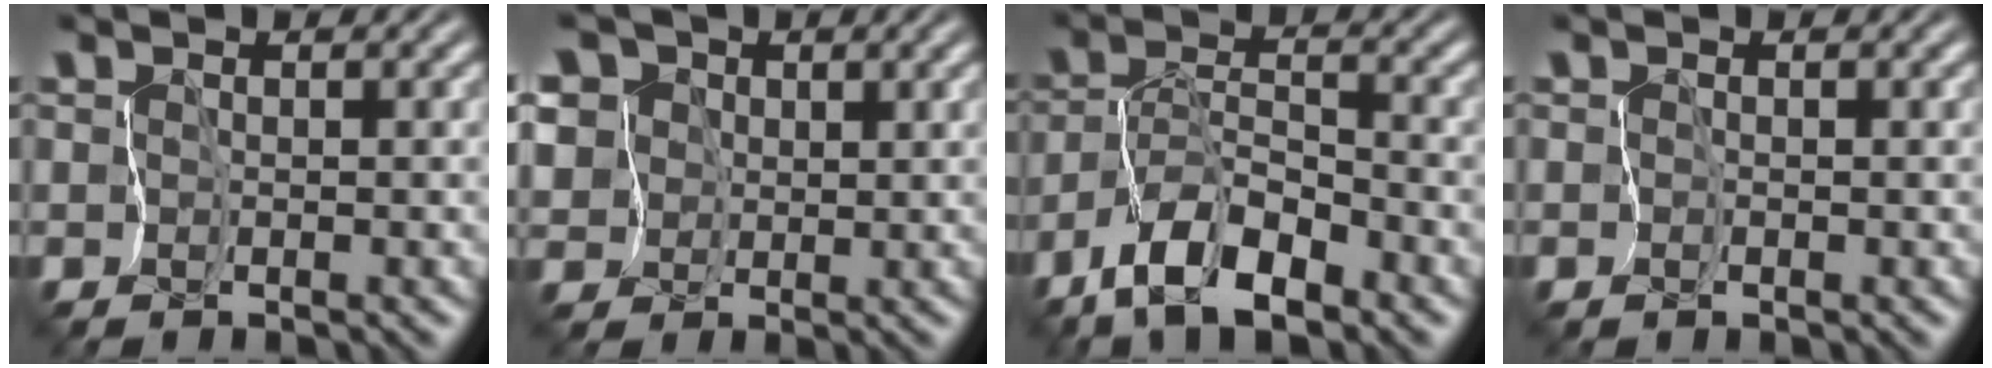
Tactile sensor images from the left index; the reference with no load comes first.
{"total": 8.9, "force": [4.8, 6.7, 3.4], "torque": [-0.081, 0.041, 0.054]}
{"total": 6.9, "force": [-4.8, 2.3, 4.4], "torque": [-0.077, 0.005, -0.090]}
{"total": 0.0}